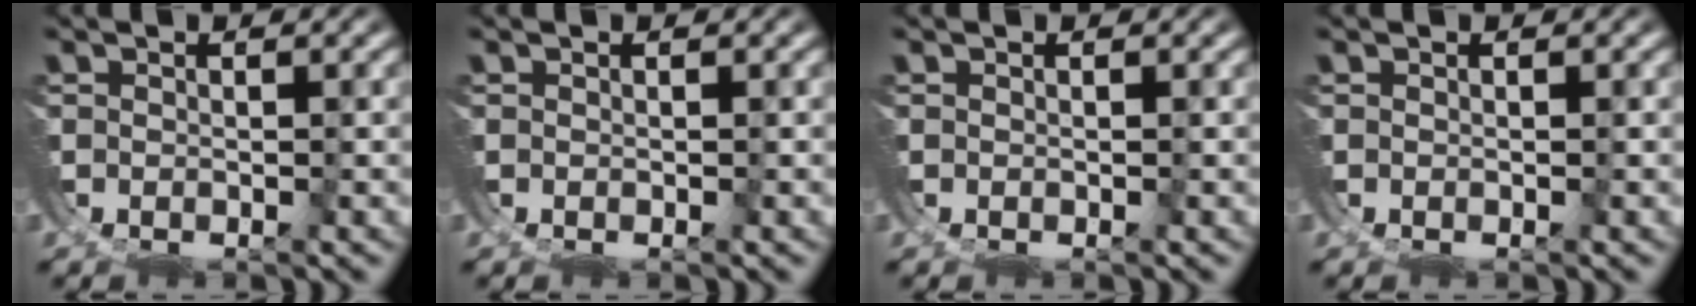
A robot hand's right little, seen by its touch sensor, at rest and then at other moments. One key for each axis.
{"total": 0.0}
{"total": 0.0}
{"total": 0.0}